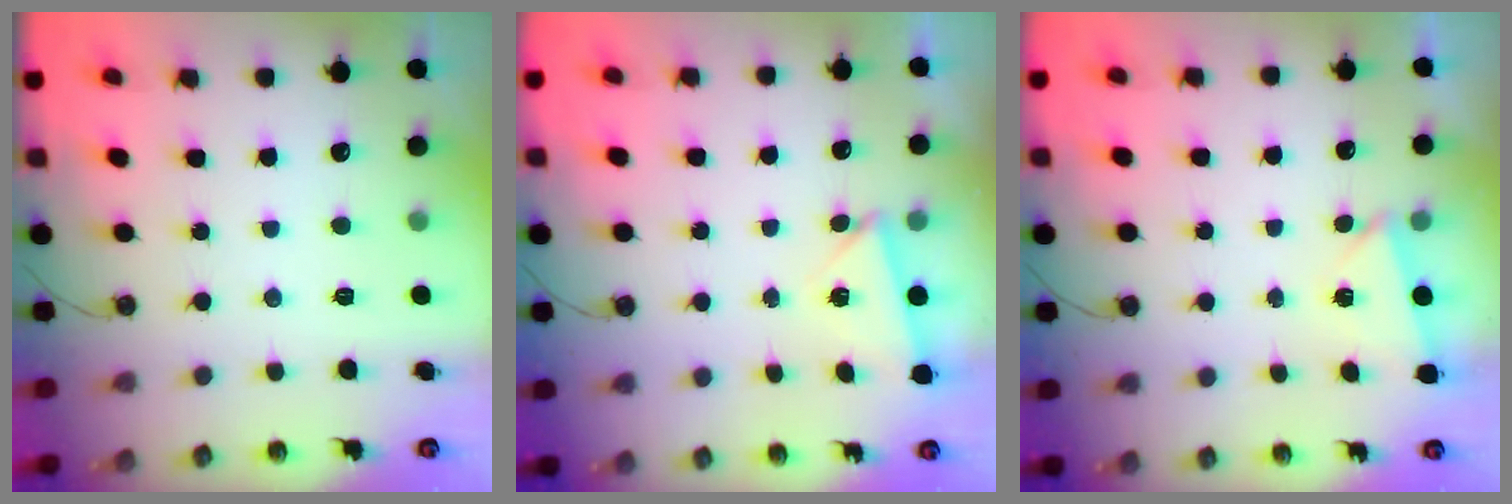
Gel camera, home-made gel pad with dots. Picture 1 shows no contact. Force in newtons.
{"total": 2.9, "press": 2.8, "slide": 0.6}
{"total": 2.5, "press": 2.4, "slide": 0.9}